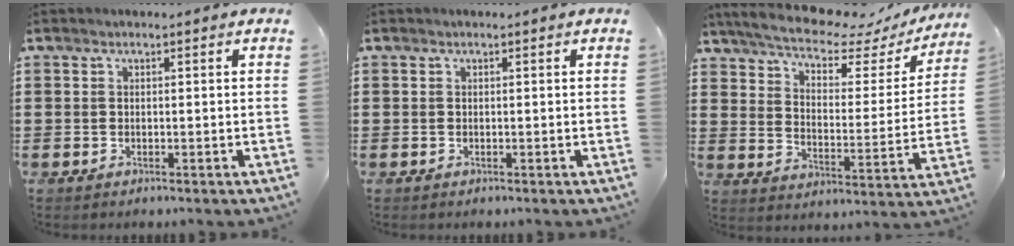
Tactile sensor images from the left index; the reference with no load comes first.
{"total": 0.0}
{"total": 7.1, "force": [6.1, 1.4, 3.3], "torque": [-0.084, -0.039, 0.100]}